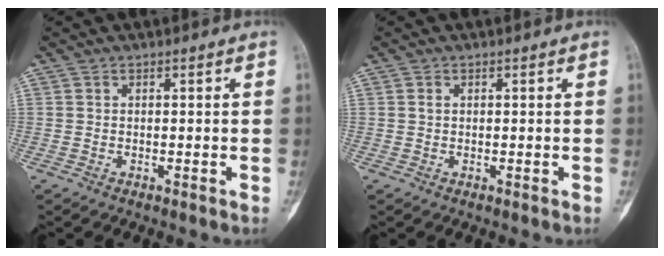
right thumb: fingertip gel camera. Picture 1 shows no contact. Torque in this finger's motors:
{"motor_torque": [-0.34, 0.24, 0.06, -0.04, -0.03]}